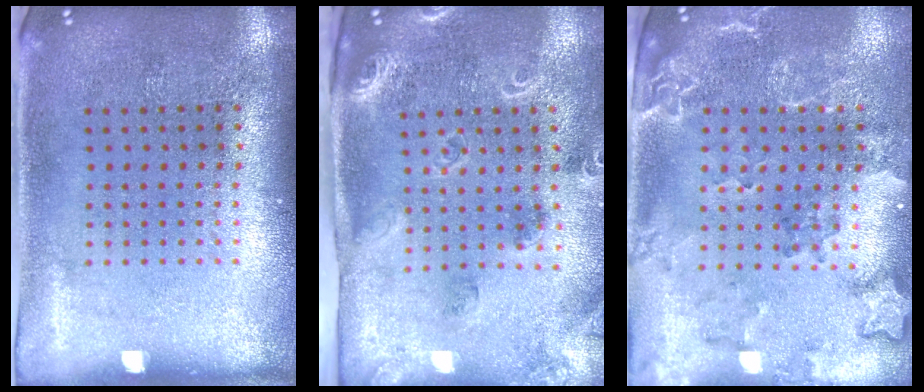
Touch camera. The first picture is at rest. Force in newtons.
{"total": 1.7, "press": 1.7, "slide": 0.3}
{"total": 2.1, "press": 2.0, "slide": 0.8}